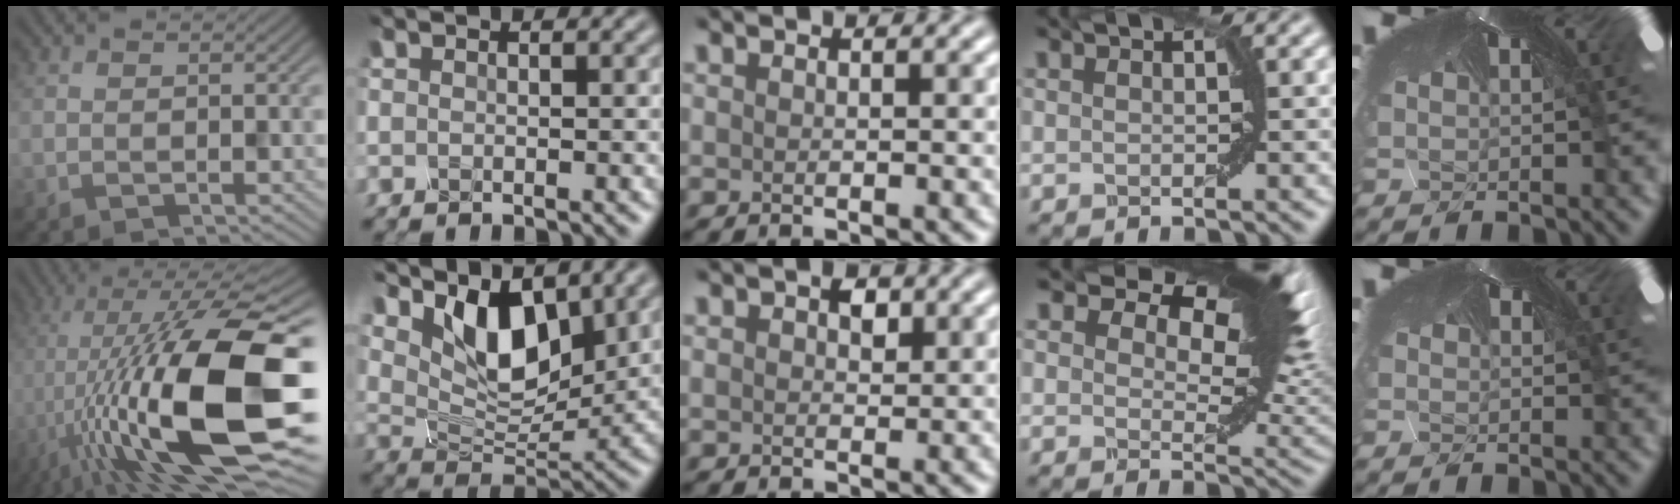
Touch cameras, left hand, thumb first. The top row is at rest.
{"thumb": {"total": 21.1, "force": [-3.5, 6.7, 19.7], "torque": [-0.350, 0.004, -0.056]}, "index": {"total": 8.1, "force": [3.9, 4.2, 5.7], "torque": [-0.103, -0.006, 0.067]}, "middle": {"total": 0.6, "force": [0.5, -0.1, -0.4], "torque": [-0.010, 0.012, 0.025]}, "ring": {"total": 11.1, "force": [6.1, 5.0, 7.8], "torque": [-0.104, 0.003, 0.093]}, "little": {"total": 0.6, "force": [0.4, 0.2, 0.3], "torque": [-0.003, 0.001, 0.003]}}